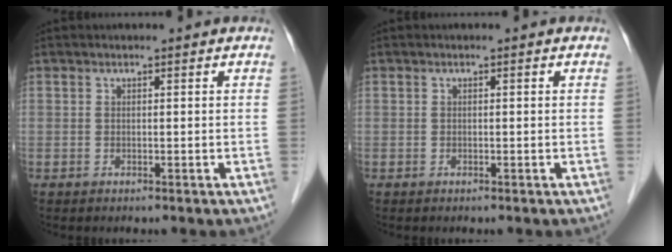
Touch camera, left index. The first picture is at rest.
{"total": 0.0}